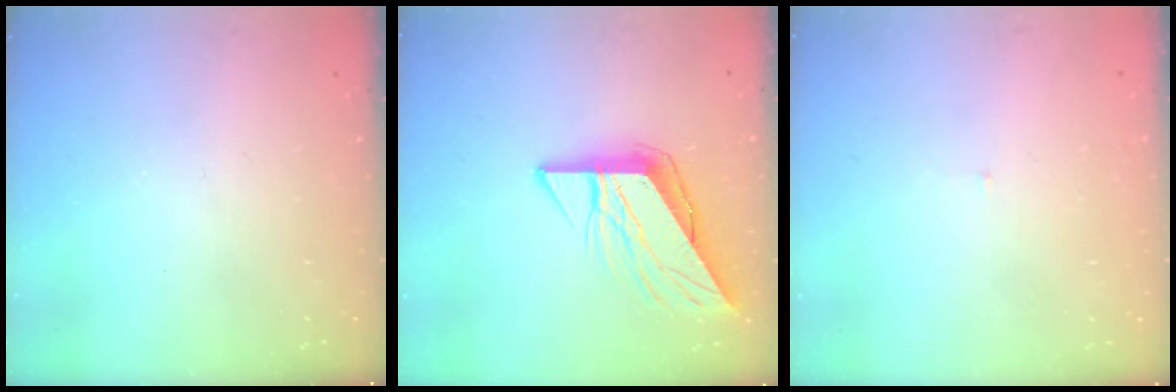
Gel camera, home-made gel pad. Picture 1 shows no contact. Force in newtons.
{"total": 10.2, "press": 10.1, "slide": 1.3}
{"total": 3.0, "press": 3.0, "slide": 0.2}